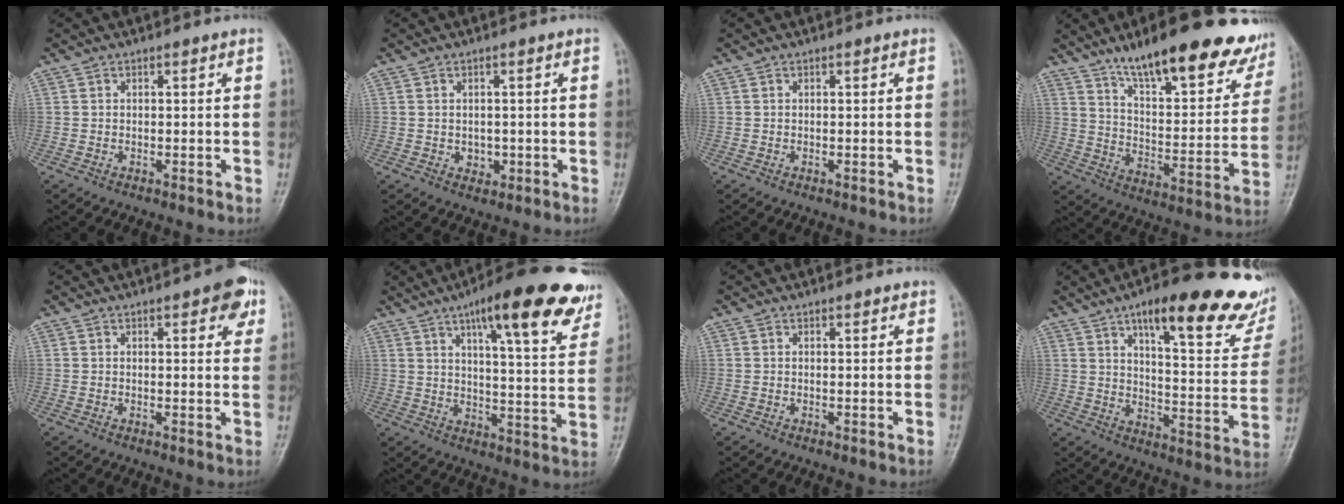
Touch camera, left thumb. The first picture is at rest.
{"total": 2.1, "force": [-0.2, 1.7, 1.1], "torque": [-0.007, 0.001, 0.002]}
{"total": 0.0}
{"total": 24.4, "force": [17.4, 7.1, 15.6], "torque": [-0.180, -0.064, 0.257]}
{"total": 5.9, "force": [3.0, 2.2, 4.6], "torque": [-0.036, -0.007, 0.027]}
{"total": 21.5, "force": [13.1, 5.2, 16.3], "torque": [-0.201, -0.040, 0.177]}
{"total": 0.8, "force": [0.7, 0.3, 0.5], "torque": [-0.005, -0.001, 0.007]}
{"total": 26.6, "force": [15.8, 7.9, 20.0], "torque": [-0.236, -0.045, 0.217]}